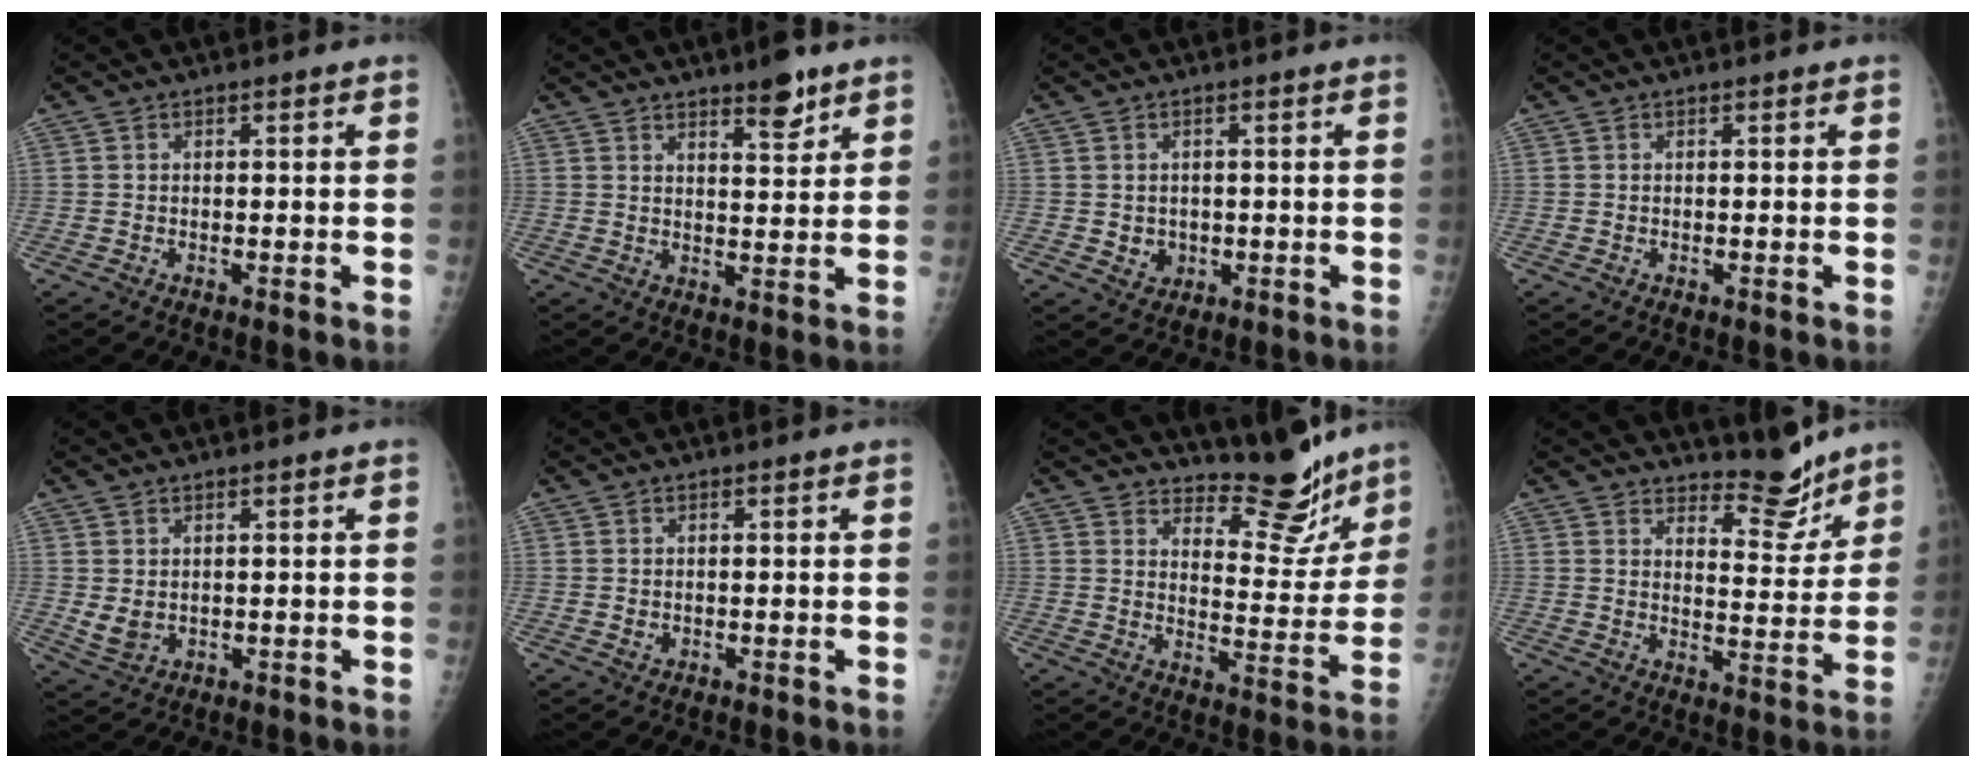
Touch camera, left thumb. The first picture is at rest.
{"total": 5.8, "force": [4.2, 1.7, 3.8], "torque": [-0.041, -0.030, 0.061]}
{"total": 2.6, "force": [-0.1, 2.4, 1.1], "torque": [-0.006, -0.001, 0.008]}
{"total": 0.0}
{"total": 3.2, "force": [0.8, 2.3, 2.0], "torque": [-0.034, -0.014, 0.026]}
{"total": 0.8, "force": [0.2, 0.7, 0.4], "torque": [-0.003, -0.001, 0.004]}
{"total": 11.4, "force": [10.2, 3.8, 3.4], "torque": [-0.013, -0.093, 0.148]}
{"total": 7.7, "force": [7.0, 2.4, 2.2], "torque": [-0.002, -0.066, 0.109]}